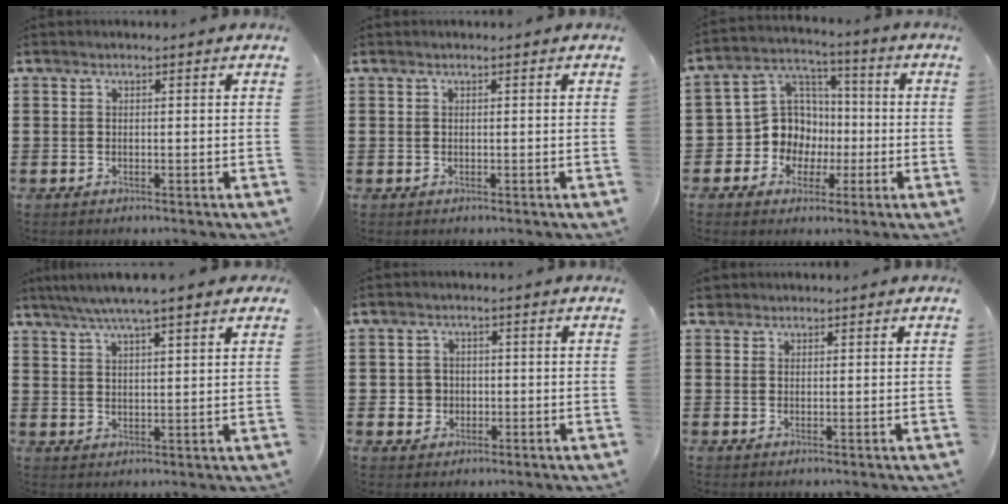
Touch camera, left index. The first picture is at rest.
{"total": 0.0}
{"total": 9.4, "force": [-1.4, 9.0, 2.4], "torque": [-0.092, 0.008, -0.024]}
{"total": 5.3, "force": [4.2, 0.2, 3.2], "torque": [-0.073, -0.006, 0.072]}
{"total": 2.6, "force": [-0.3, 2.5, 0.6], "torque": [-0.024, 0.006, -0.010]}
{"total": 1.4, "force": [1.1, 0.8, 0.2], "torque": [-0.008, 0.005, 0.022]}